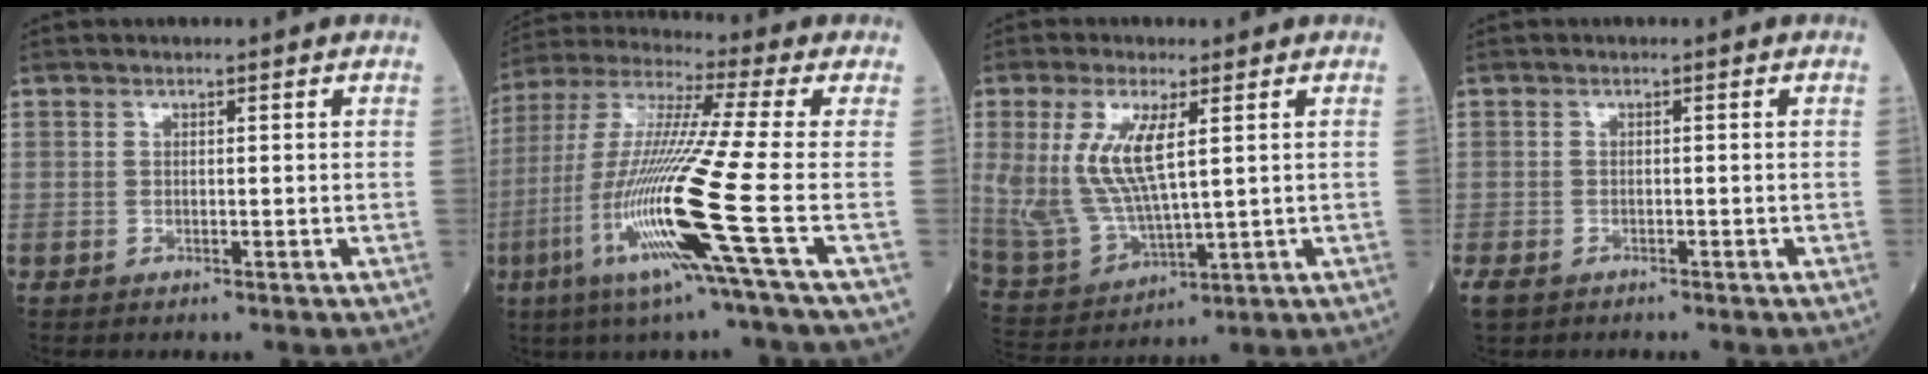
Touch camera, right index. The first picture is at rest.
{"total": 18.3, "force": [-6.0, -2.3, 17.1], "torque": [-0.366, -0.031, -0.129]}
{"total": 11.2, "force": [2.9, 2.9, 10.4], "torque": [-0.243, -0.007, 0.069]}
{"total": 2.6, "force": [-2.0, 1.3, 1.2], "torque": [-0.031, -0.006, -0.030]}